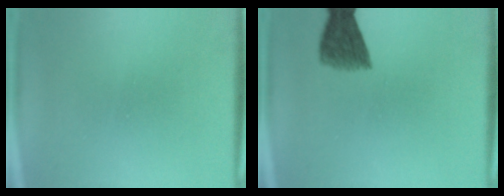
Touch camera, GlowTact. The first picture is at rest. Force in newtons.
{"total": 6.0}